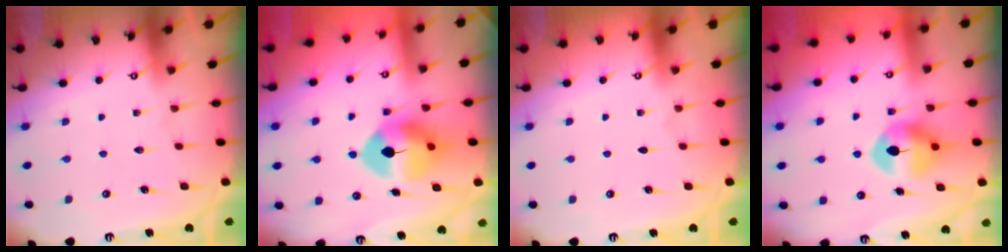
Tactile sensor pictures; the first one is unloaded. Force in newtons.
{"total": 9.4, "press": 9.3, "slide": 1.1}
{"total": 0.0}
{"total": 9.9, "press": 9.9, "slide": 0.4}